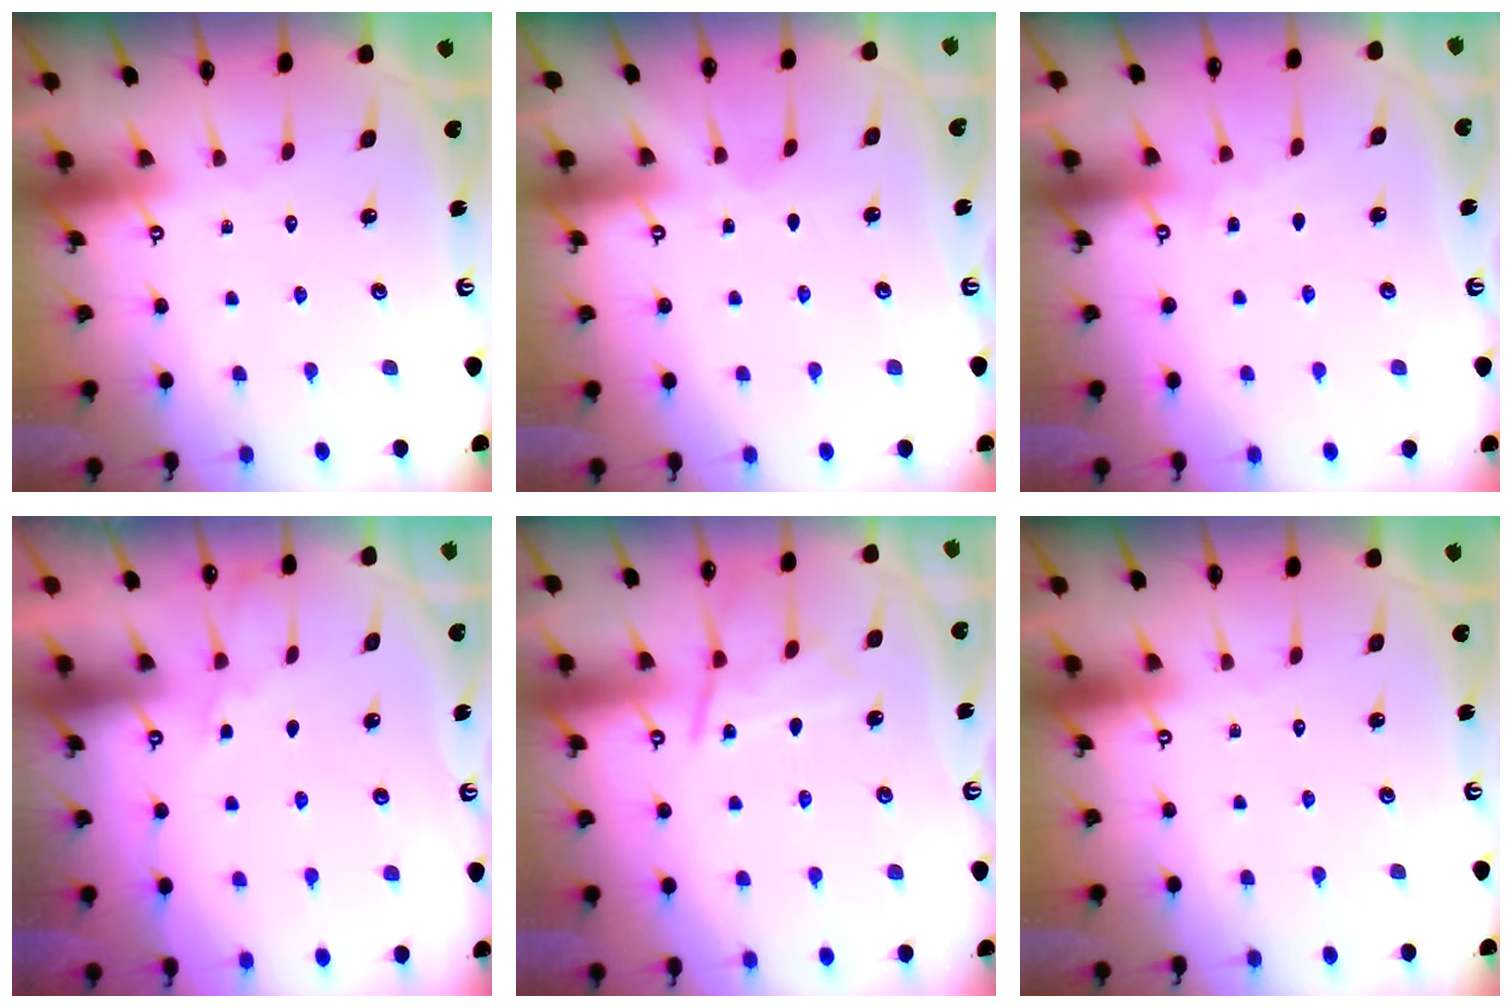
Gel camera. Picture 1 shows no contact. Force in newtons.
{"total": 2.7, "press": 2.7, "slide": 0.2}
{"total": 3.5, "press": 3.5, "slide": 0.6}
{"total": 3.3, "press": 3.3, "slide": 0.6}
{"total": 7.8, "press": 7.8, "slide": 0.2}
{"total": 0.0}